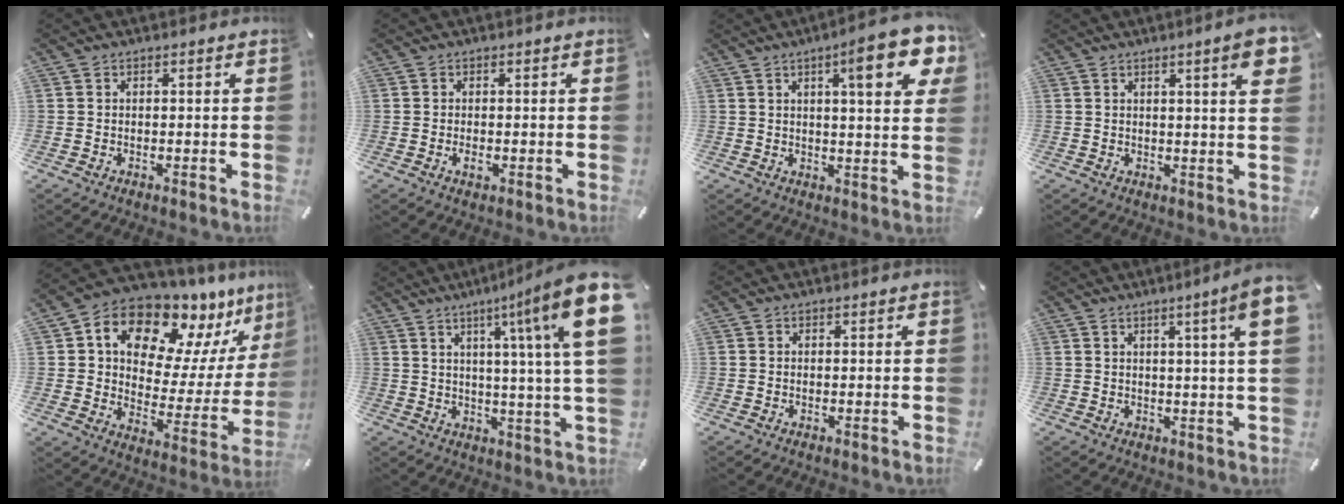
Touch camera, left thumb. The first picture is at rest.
{"total": 1.6, "force": [-0.3, 1.1, 1.1], "torque": [-0.021, 0.001, -0.005]}
{"total": 13.8, "force": [6.9, 3.6, 11.4], "torque": [-0.153, -0.029, 0.101]}
{"total": 7.3, "force": [3.1, 0.8, 6.5], "torque": [-0.100, -0.012, 0.047]}
{"total": 15.1, "force": [11.8, 7.6, 5.6], "torque": [-0.101, -0.106, 0.204]}
{"total": 19.1, "force": [7.1, 2.1, 17.6], "torque": [-0.259, -0.048, 0.094]}
{"total": 0.0}
{"total": 8.1, "force": [3.3, -0.3, 7.4], "torque": [-0.118, -0.014, 0.049]}